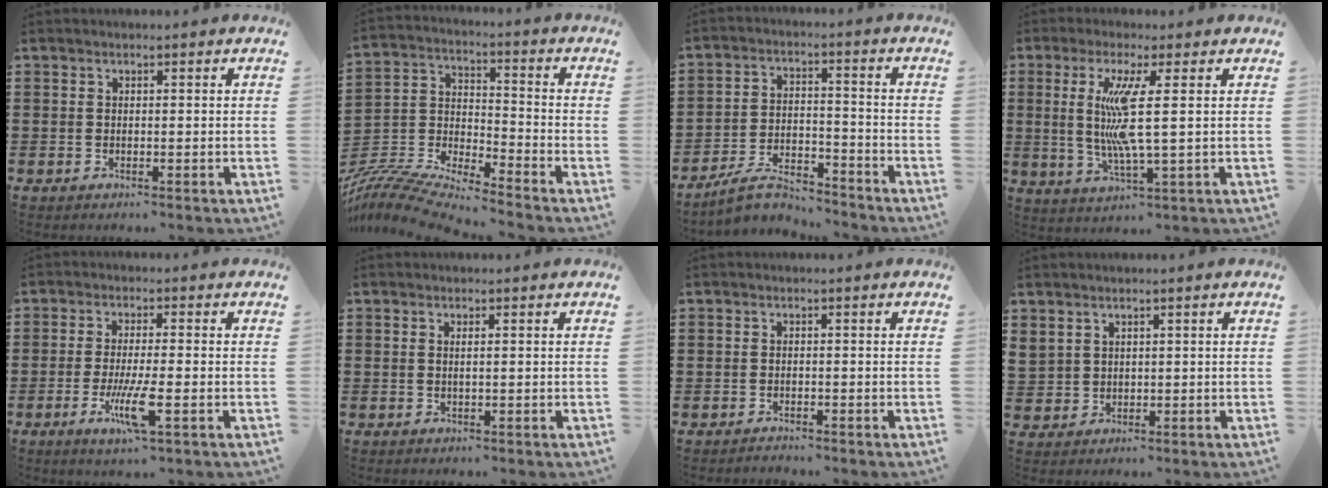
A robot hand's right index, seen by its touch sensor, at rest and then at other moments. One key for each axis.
{"total": 8.8, "fx": -8.4, "fy": 0.3, "fz": 2.5, "tx": -0.066, "ty": -0.004, "tz": -0.174}
{"total": 6.5, "fx": -6.0, "fy": 1.2, "fz": 2.1, "tx": -0.050, "ty": 0.006, "tz": -0.117}
{"total": 8.6, "fx": 1.5, "fy": 0.2, "fz": 8.4, "tx": -0.175, "ty": -0.014, "tz": 0.016}
{"total": 6.8, "fx": -2.5, "fy": 0.9, "fz": 6.3, "tx": -0.128, "ty": -0.020, "tz": -0.046}
{"total": 0.8, "fx": 0.1, "fy": -0.1, "fz": 0.7, "tx": -0.014, "ty": -0.003, "tz": 0.002}
{"total": 1.0, "fx": -1.0, "fy": 0.4, "fz": -0.1, "tx": 0.000, "ty": 0.003, "tz": -0.022}
{"total": 2.1, "fx": 1.7, "fy": 1.2, "fz": 0.1, "tx": -0.010, "ty": 0.006, "tz": 0.034}